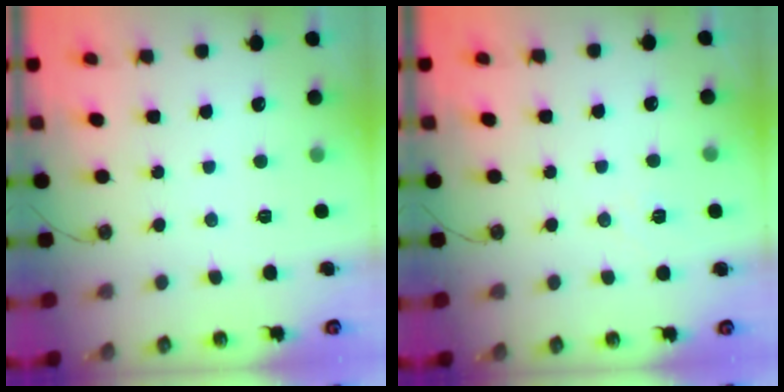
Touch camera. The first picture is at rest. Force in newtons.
{"total": 7.0, "press": 5.3, "slide": 4.6}